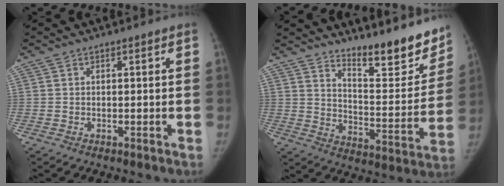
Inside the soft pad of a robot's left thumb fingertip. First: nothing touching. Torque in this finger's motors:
{"motor_torque": [0.01, 0.00, 0.55, -1.41, -0.02]}